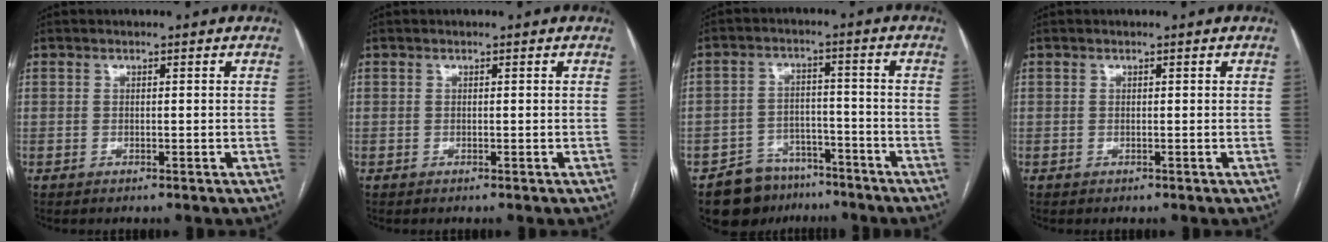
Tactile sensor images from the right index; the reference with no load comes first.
{"total": 0.0}
{"total": 8.7, "force": [-6.8, 5.2, 1.2], "torque": [-0.010, 0.021, -0.105]}
{"total": 0.0}